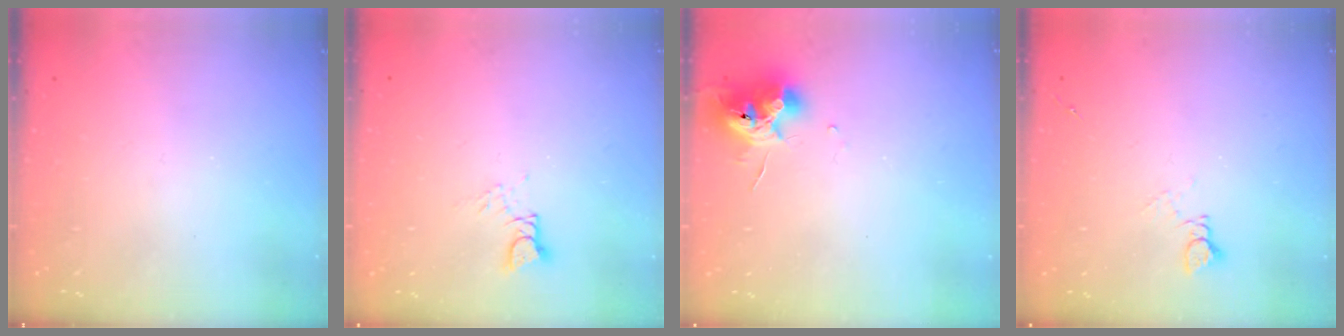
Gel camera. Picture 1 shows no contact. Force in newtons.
{"total": 3.5, "press": 3.5, "slide": 0.3}
{"total": 11.6, "press": 11.6, "slide": 0.5}
{"total": 3.7, "press": 3.7, "slide": 0.5}